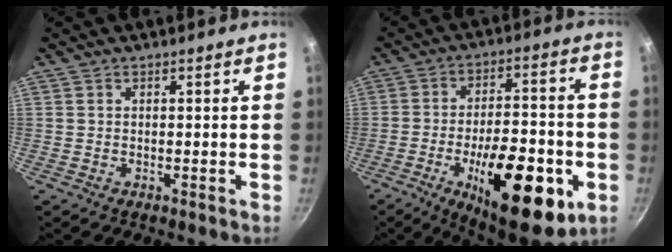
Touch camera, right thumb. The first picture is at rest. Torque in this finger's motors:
{"motor_torque": [0.31, 1.26, 2.12, -0.64, 0.31]}